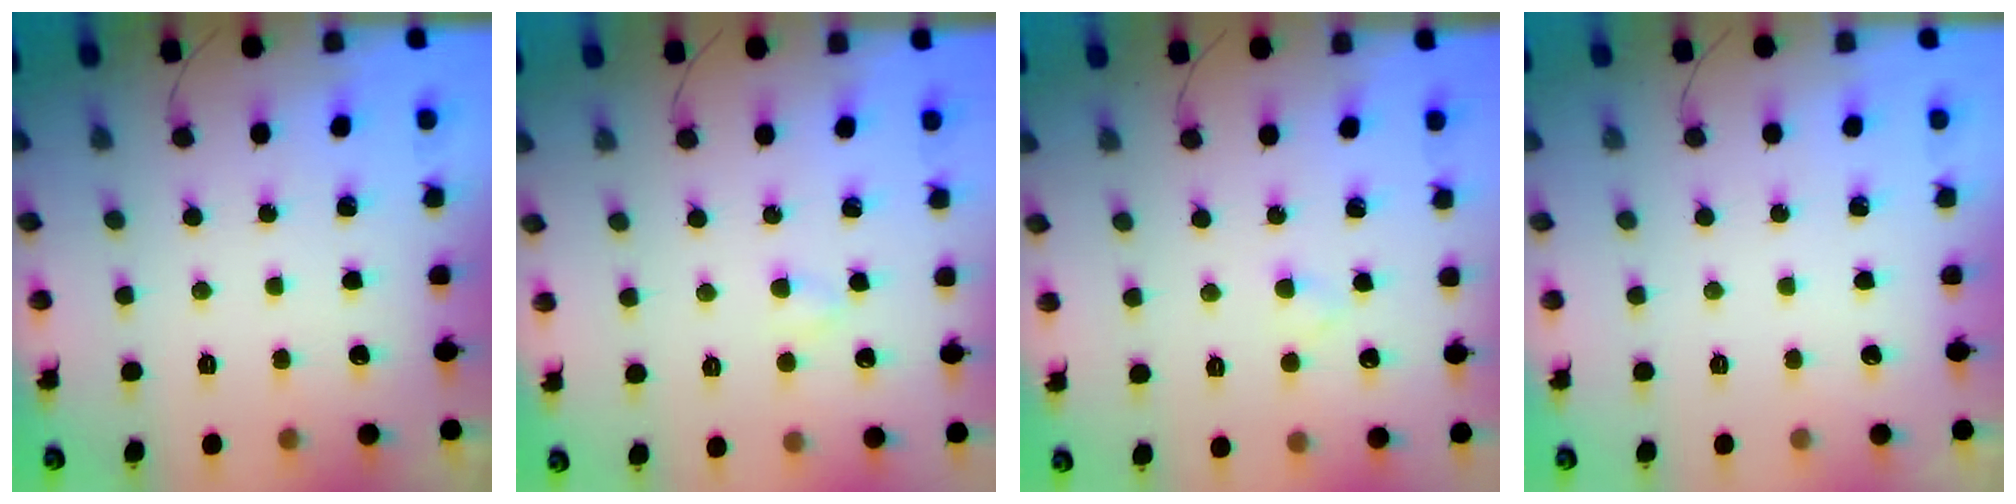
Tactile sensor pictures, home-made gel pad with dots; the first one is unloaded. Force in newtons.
{"total": 2.3, "press": 2.1, "slide": 0.9}
{"total": 1.5, "press": 1.3, "slide": 0.8}
{"total": 0.0}